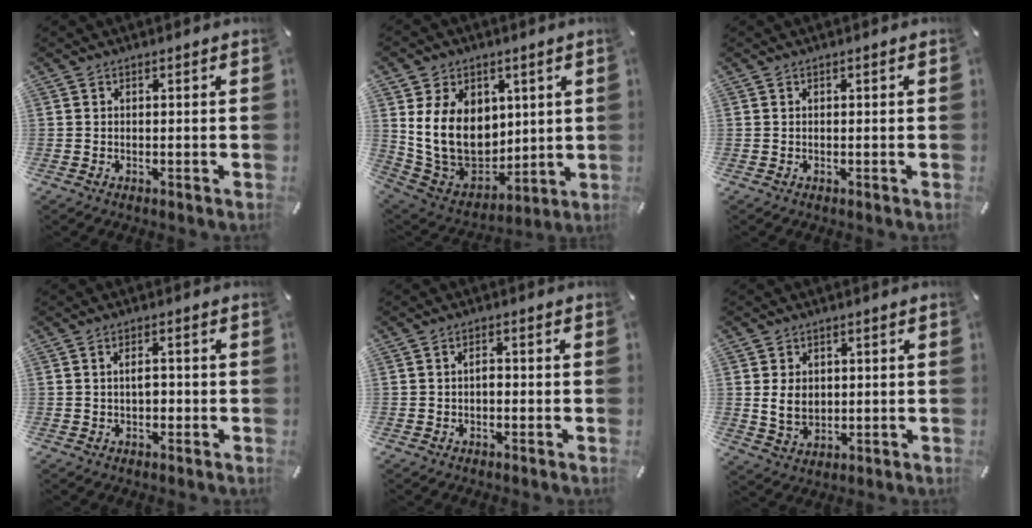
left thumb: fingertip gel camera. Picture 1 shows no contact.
{"total": 16.5, "force": [3.8, 13.3, 9.1], "torque": [-0.196, -0.029, 0.076]}
{"total": 0.0}
{"total": 2.7, "force": [-0.3, 1.5, 2.2], "torque": [-0.041, 0.005, -0.008]}
{"total": 2.0, "force": [-0.4, 1.1, 1.6], "torque": [-0.031, 0.005, -0.010]}
{"total": 5.6, "force": [0.5, 4.7, 3.1], "torque": [-0.061, -0.002, 0.004]}